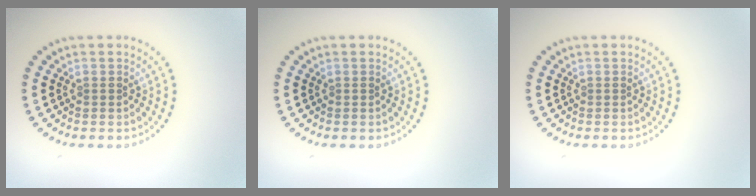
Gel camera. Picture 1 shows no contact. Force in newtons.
{"total": 0.0}
{"total": 0.0}